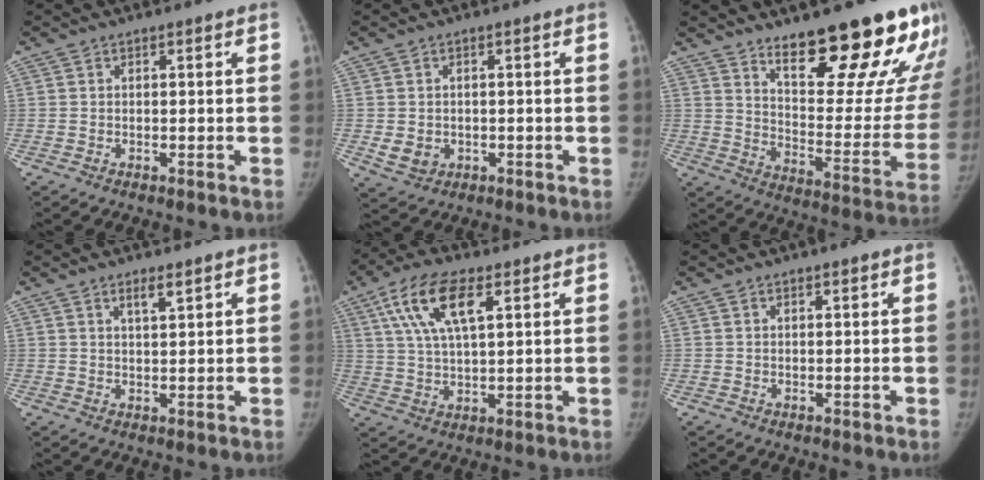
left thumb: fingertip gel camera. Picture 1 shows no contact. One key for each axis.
{"total": 4.2, "fx": -0.8, "fy": 3.6, "fz": 1.9, "tx": -0.023, "ty": -0.001, "tz": -0.002}
{"total": 25.3, "fx": 17.3, "fy": 7.2, "fz": 17.1, "tx": -0.187, "ty": -0.115, "tz": 0.248}
{"total": 2.8, "fx": 1.9, "fy": 0.7, "fz": 1.9, "tx": -0.029, "ty": -0.014, "tz": 0.034}
{"total": 12.2, "fx": 5.3, "fy": 5.1, "fz": 9.8, "tx": -0.185, "ty": -0.002, "tz": 0.098}
{"total": 0.6, "fx": 0.5, "fy": 0.2, "fz": 0.3, "tx": -0.006, "ty": -0.003, "tz": 0.008}